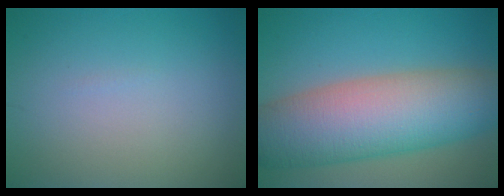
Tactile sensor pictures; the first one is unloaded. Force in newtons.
{"total": 11.7, "press": 11.7, "slide": 0.3}